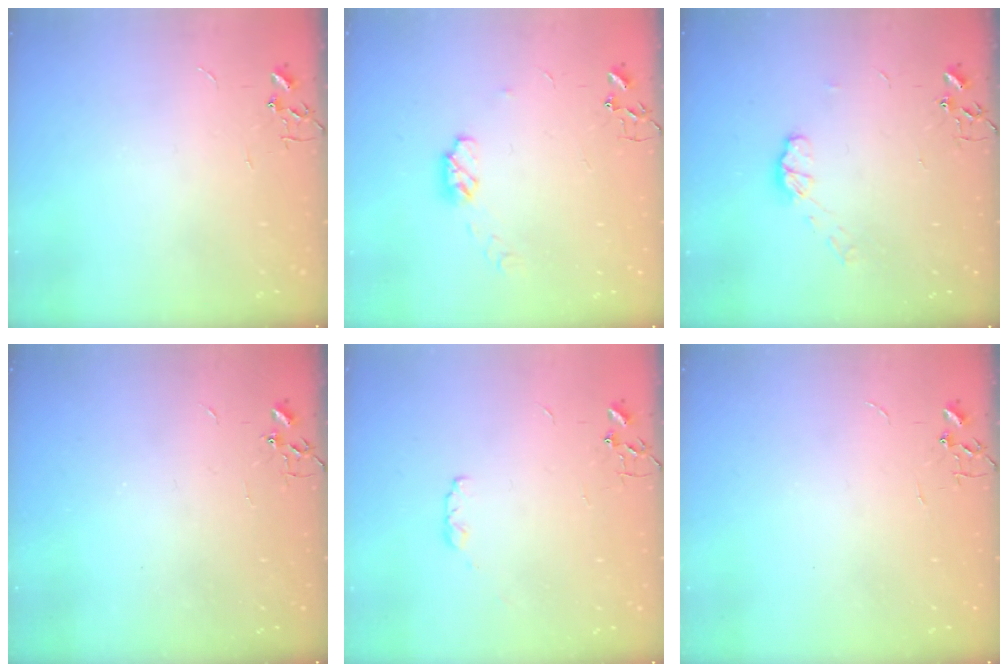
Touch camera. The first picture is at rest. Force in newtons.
{"total": 6.1, "press": 6.1, "slide": 0.3}
{"total": 6.3, "press": 6.3, "slide": 0.5}
{"total": 2.1, "press": 2.1, "slide": 0.4}
{"total": 3.4, "press": 3.4, "slide": 0.5}
{"total": 0.0}